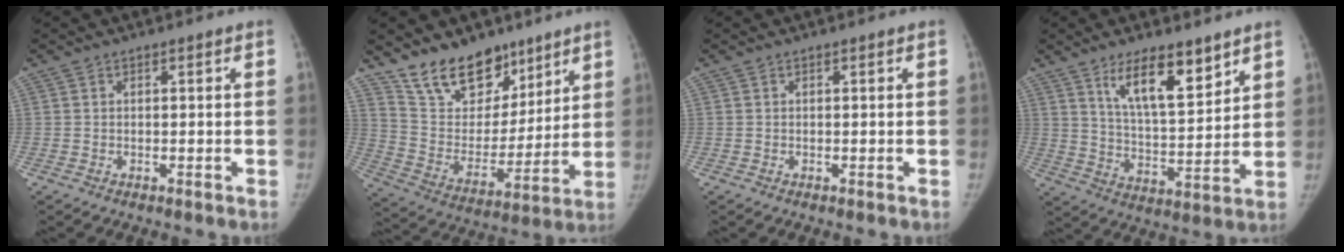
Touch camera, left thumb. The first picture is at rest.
{"total": 17.1, "force": [12.6, 9.6, 6.4], "torque": [-0.056, -0.081, 0.229]}
{"total": 0.0}
{"total": 12.6, "force": [7.9, 4.2, 8.8], "torque": [-0.124, -0.053, 0.143]}